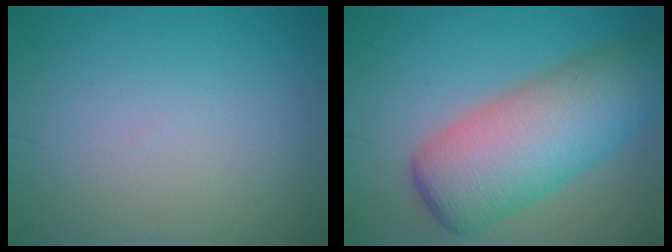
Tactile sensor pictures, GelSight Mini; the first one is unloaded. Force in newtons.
{"total": 7.9, "press": 7.9, "slide": 0.3}